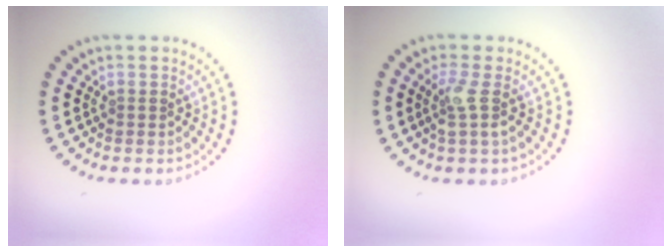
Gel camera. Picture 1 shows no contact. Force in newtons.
{"total": 2.0, "press": 1.5, "slide": 1.3}